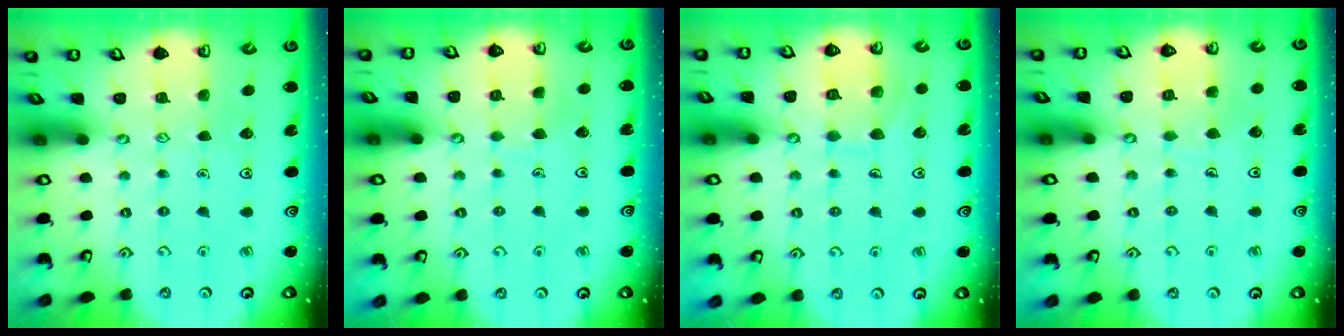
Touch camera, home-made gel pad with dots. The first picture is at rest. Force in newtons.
{"total": 2.4, "press": 2.4, "slide": 0.1}
{"total": 7.9, "press": 7.9, "slide": 0.6}
{"total": 4.1, "press": 4.1, "slide": 0.2}